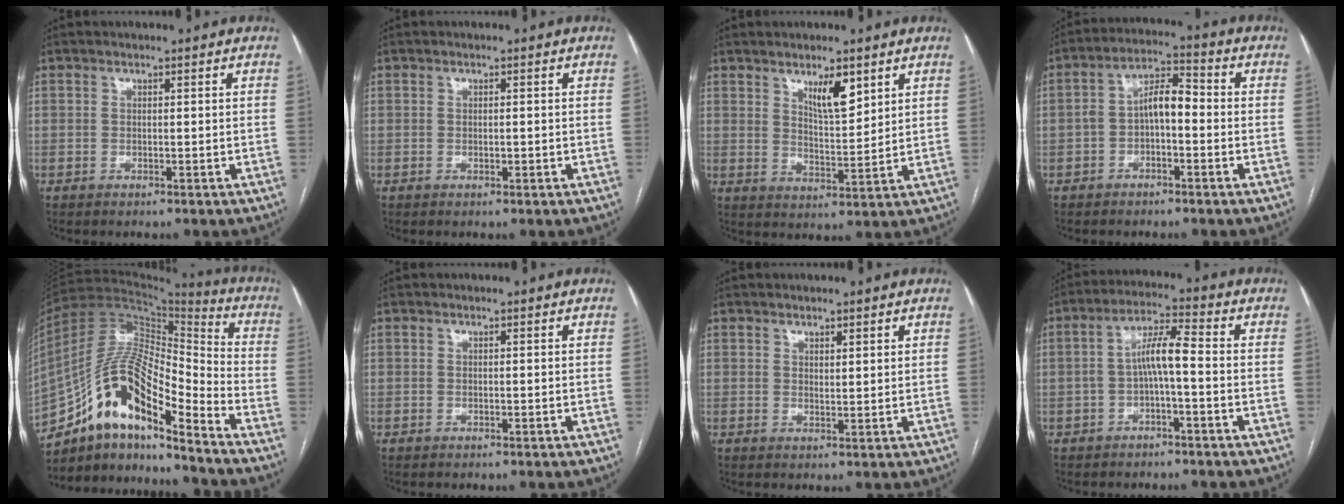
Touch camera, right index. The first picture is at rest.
{"total": 0.8, "force": [-0.2, 0.2, 0.7], "torque": [-0.013, -0.001, -0.001]}
{"total": 6.0, "force": [3.7, 1.6, 4.5], "torque": [-0.080, -0.007, 0.068]}
{"total": 6.5, "force": [-1.1, 2.7, 5.8], "torque": [-0.105, 0.034, -0.020]}
{"total": 16.9, "force": [-11.2, 4.0, 12.0], "torque": [-0.219, 0.035, -0.194]}
{"total": 0.0}
{"total": 1.6, "force": [1.2, 0.4, 1.0], "torque": [-0.020, -0.007, 0.023]}
{"total": 6.1, "force": [-1.0, 1.0, 5.9], "torque": [-0.109, 0.025, -0.019]}